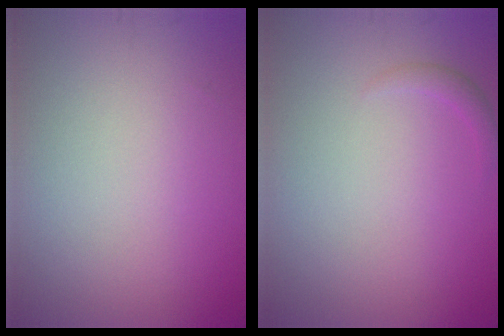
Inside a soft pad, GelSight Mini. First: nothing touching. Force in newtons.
{"total": 0.9, "press": 0.9, "slide": 0.0}